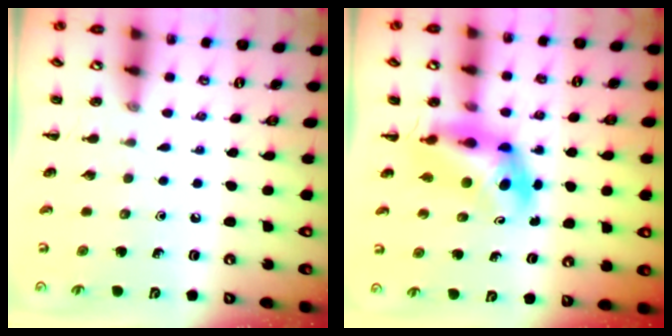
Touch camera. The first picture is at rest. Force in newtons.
{"total": 5.4, "press": 5.2, "slide": 1.4}